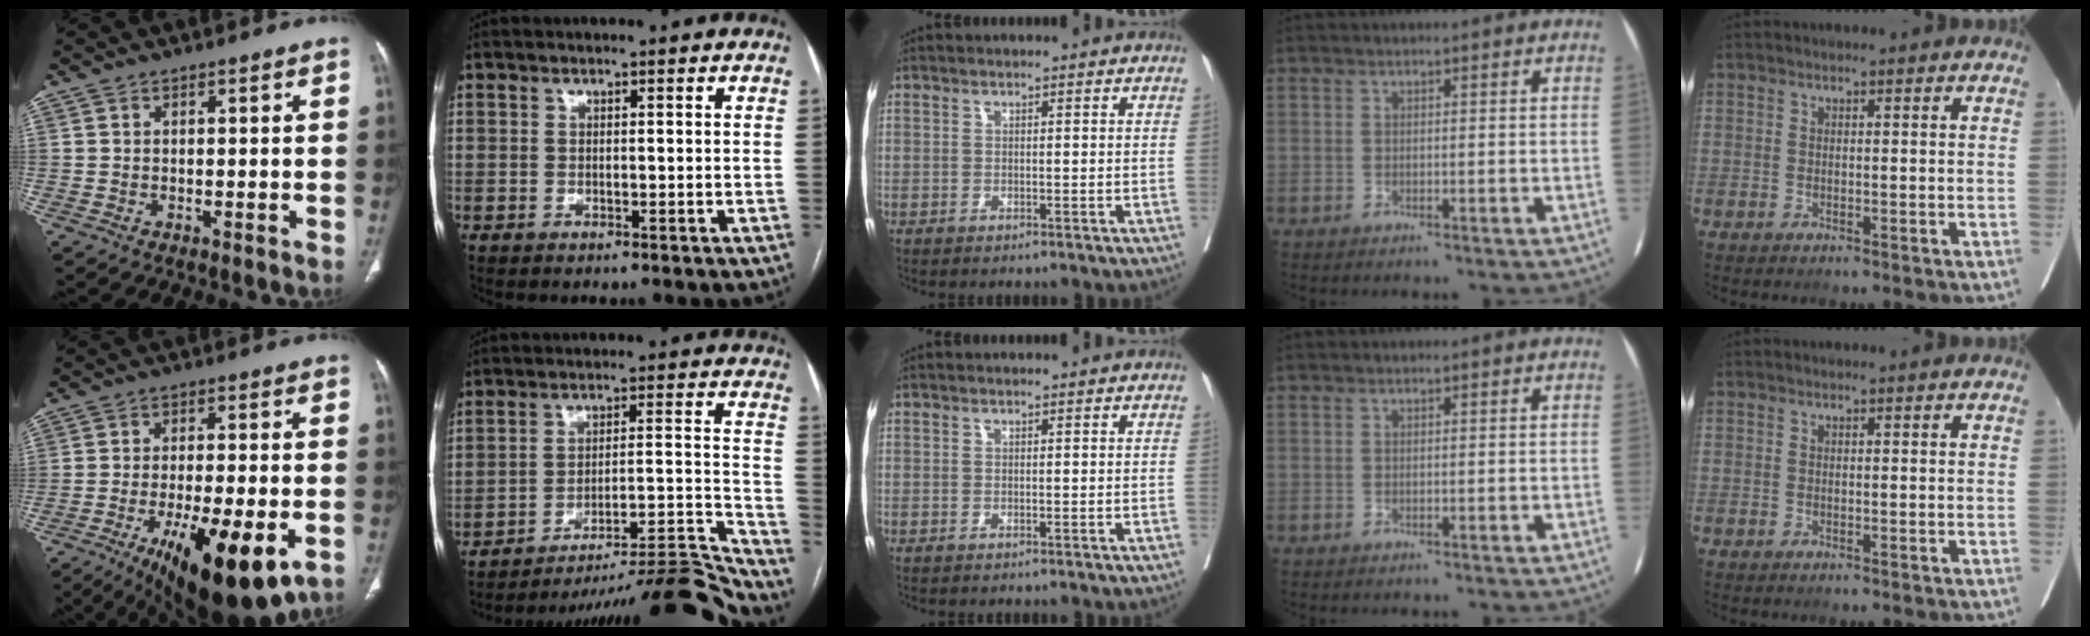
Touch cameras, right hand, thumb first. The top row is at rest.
{"thumb": {"total": 20.3, "force": [-8.8, 6.8, 16.9], "torque": [-0.231, -0.003, -0.124]}, "index": {"total": 23.6, "force": [-22.4, -0.5, 7.3], "torque": [-0.033, 0.018, -0.313]}}